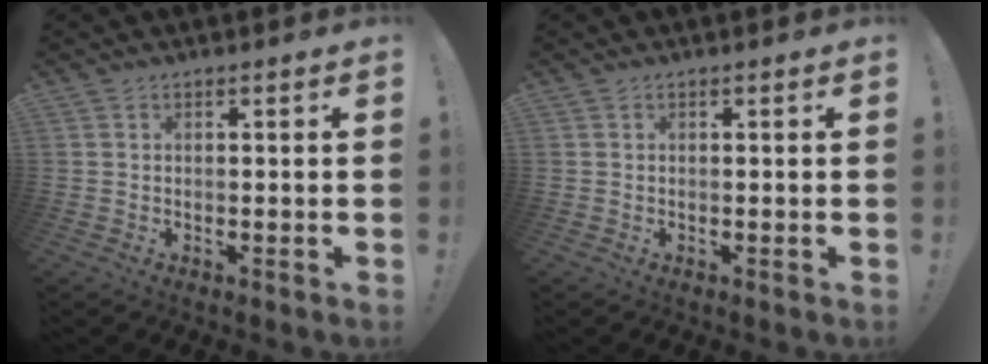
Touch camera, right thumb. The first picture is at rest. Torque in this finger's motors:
{"motor_torque": [0.00, 0.00, -0.09, 0.09, 0.00]}